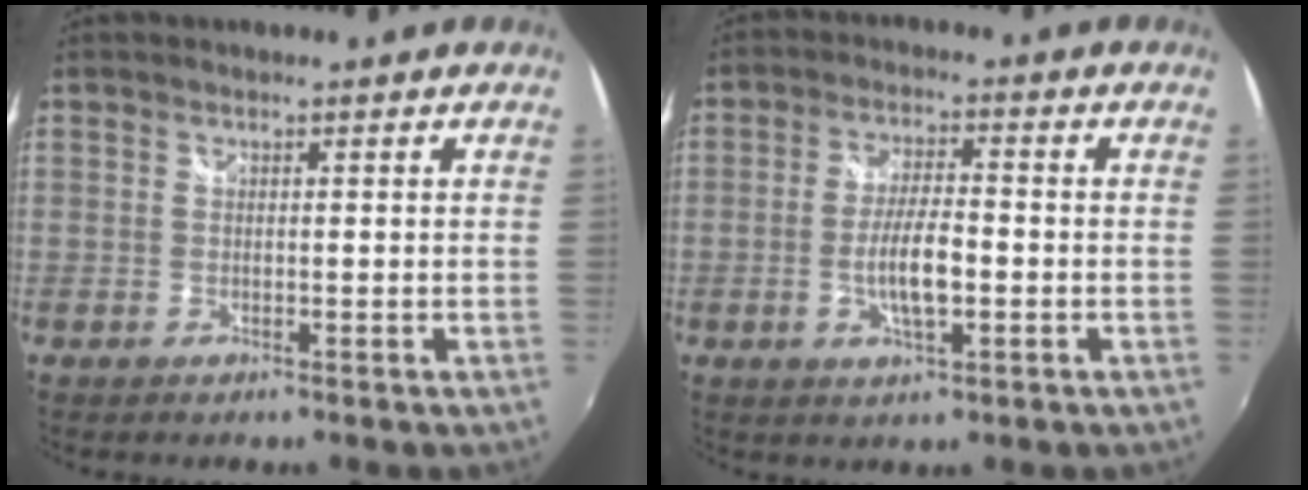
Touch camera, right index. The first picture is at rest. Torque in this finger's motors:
{"motor_torque": [0.55, -0.44, 0.38, 0.12]}